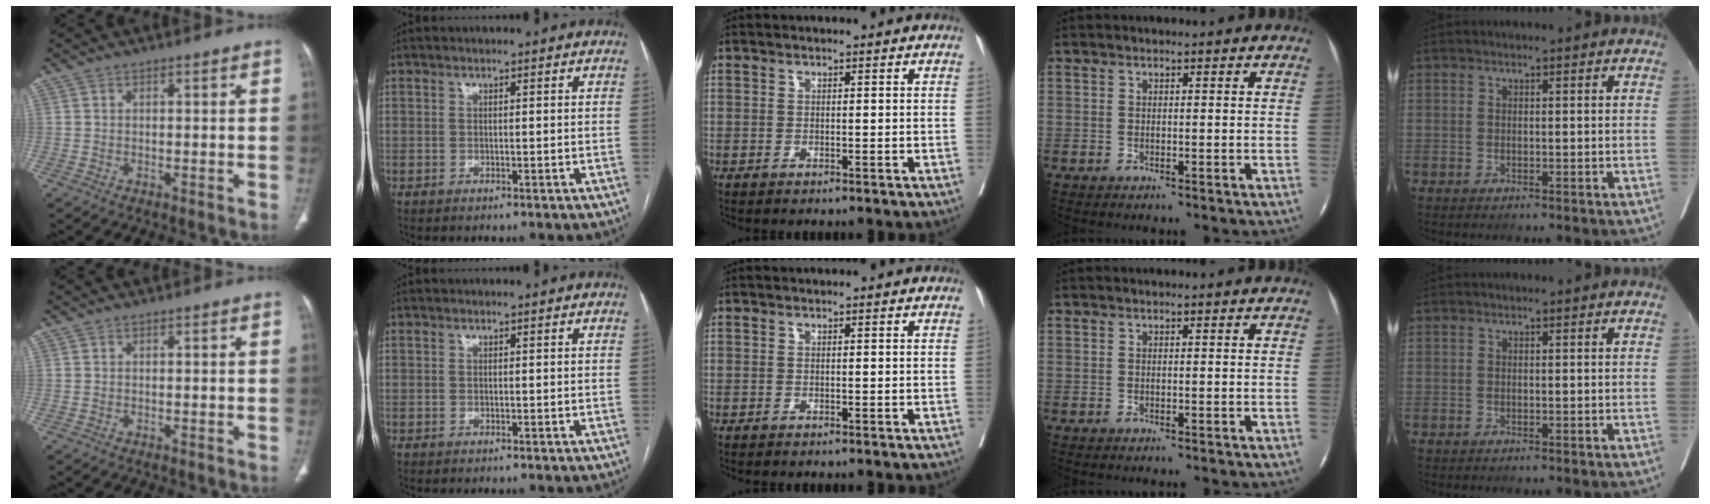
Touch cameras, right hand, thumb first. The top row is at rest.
{}